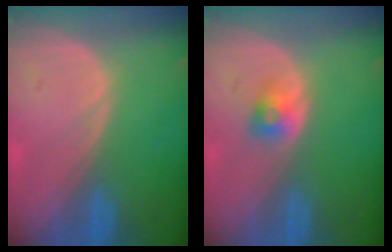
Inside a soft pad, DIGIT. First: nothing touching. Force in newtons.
{"total": 2.7, "press": 2.4, "slide": 1.1}